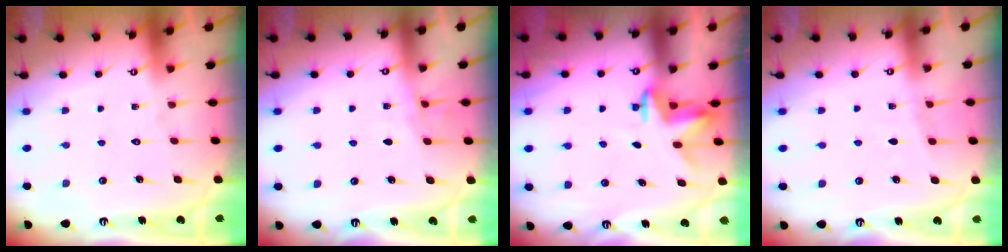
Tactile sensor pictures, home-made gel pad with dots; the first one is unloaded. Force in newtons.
{"total": 4.3, "press": 4.2, "slide": 0.6}
{"total": 3.2, "press": 3.2, "slide": 0.2}
{"total": 2.5, "press": 2.4, "slide": 0.4}